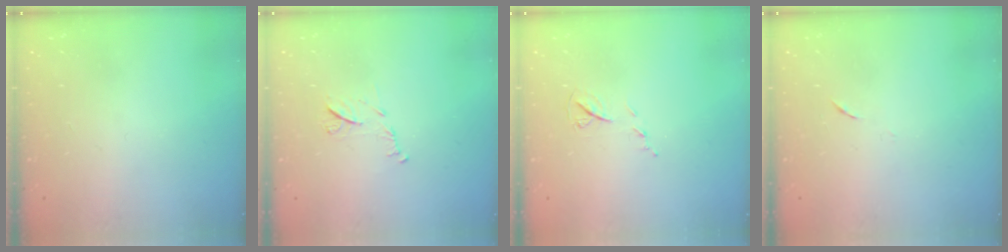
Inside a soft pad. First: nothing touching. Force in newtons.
{"total": 7.5, "press": 7.4, "slide": 0.3}
{"total": 6.2, "press": 6.2, "slide": 0.7}
{"total": 3.5, "press": 3.4, "slide": 0.9}